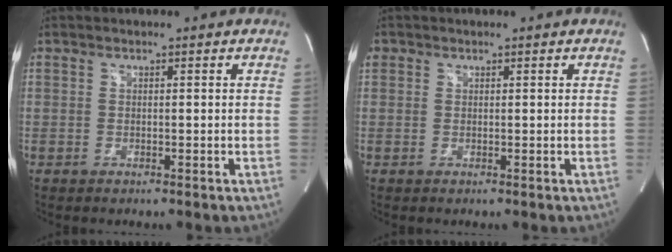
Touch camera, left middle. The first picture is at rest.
{"total": 1.3, "force": [0.6, 1.1, 0.3], "torque": [0.001, 0.011, 0.010]}